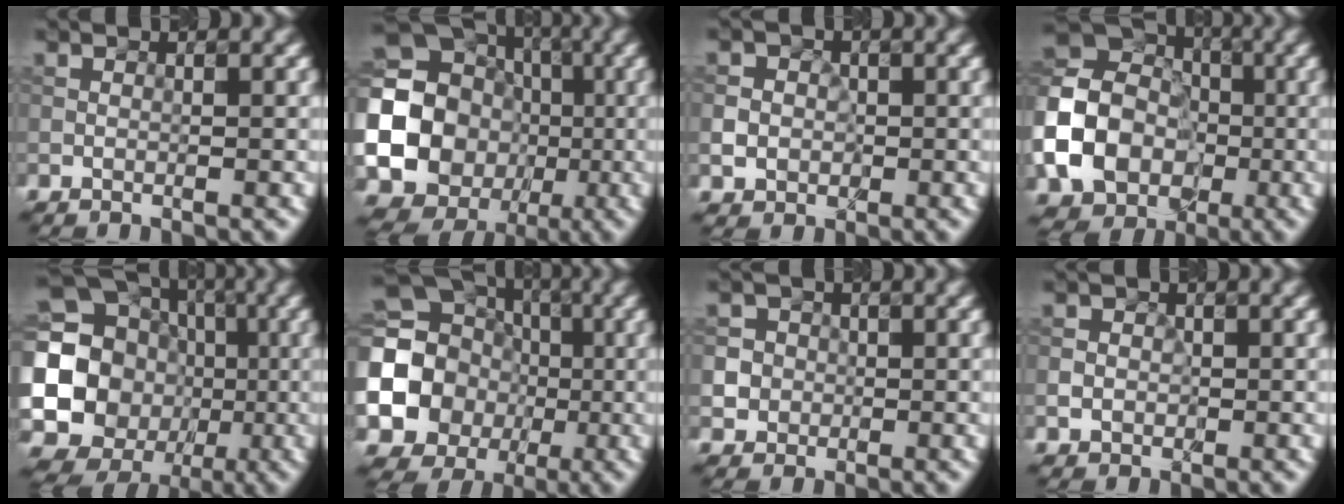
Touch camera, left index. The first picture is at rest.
{"total": 23.6, "force": [-2.4, 22.1, 7.9], "torque": [-0.169, -0.007, -0.084]}
{"total": 2.5, "force": [-0.2, 2.4, 0.7], "torque": [0.006, 0.004, -0.014]}
{"total": 10.6, "force": [-2.3, 8.6, 5.7], "torque": [-0.114, -0.008, -0.052]}
{"total": 20.5, "force": [-0.9, 19.0, 7.8], "torque": [-0.176, 0.005, -0.046]}
{"total": 18.6, "force": [-2.0, 17.0, 7.2], "torque": [-0.170, -0.003, -0.076]}
{"total": 4.5, "force": [-0.4, 4.4, 1.0], "torque": [-0.001, 0.022, -0.021]}
{"total": 1.7, "force": [-0.1, 1.7, 0.5], "torque": [0.008, 0.004, -0.008]}